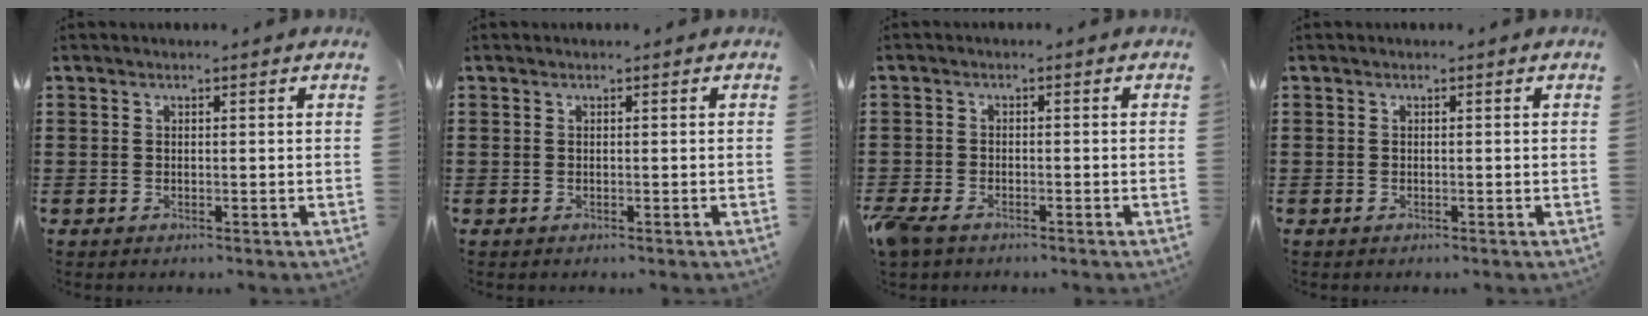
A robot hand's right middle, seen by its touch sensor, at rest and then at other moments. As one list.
[{"total": 0.0}, {"total": 2.5, "force": [-2.0, 0.8, 1.2], "torque": [-0.052, -0.010, -0.049]}, {"total": 0.0}]